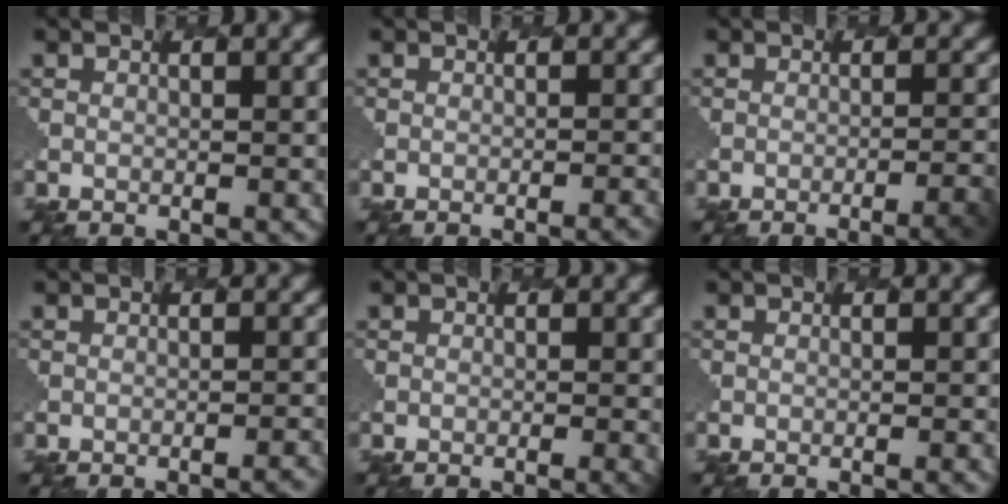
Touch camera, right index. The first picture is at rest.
{"total": 2.3, "force": [-1.6, 0.6, 1.6], "torque": [-0.008, 0.011, -0.019]}
{"total": 5.1, "force": [-3.4, 1.4, 3.7], "torque": [-0.040, 0.011, -0.030]}
{"total": 2.2, "force": [-1.7, 0.5, 1.3], "torque": [-0.006, 0.010, -0.019]}
{"total": 1.6, "force": [-0.8, 0.4, 1.3], "torque": [-0.011, 0.005, -0.016]}
{"total": 1.3, "force": [-0.8, 0.4, 1.0], "torque": [-0.002, 0.008, -0.018]}